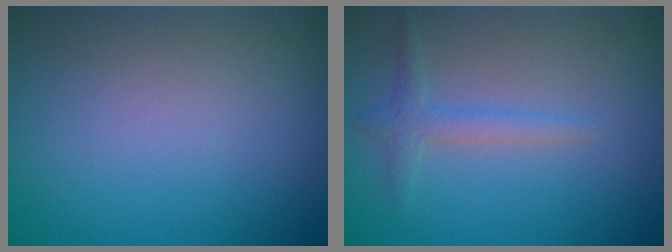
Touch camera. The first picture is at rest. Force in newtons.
{"total": 1.8, "press": 1.8, "slide": 0.1}